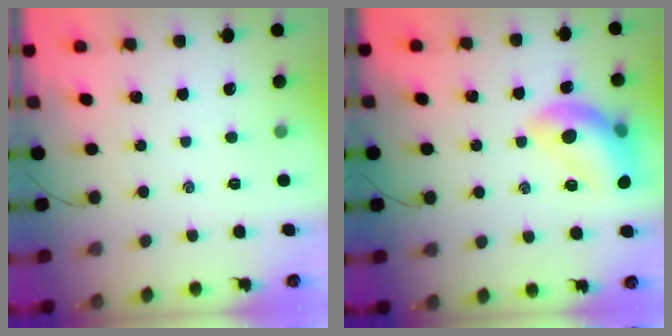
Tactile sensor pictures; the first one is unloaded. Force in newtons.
{"total": 14.9, "press": 14.8, "slide": 1.7}